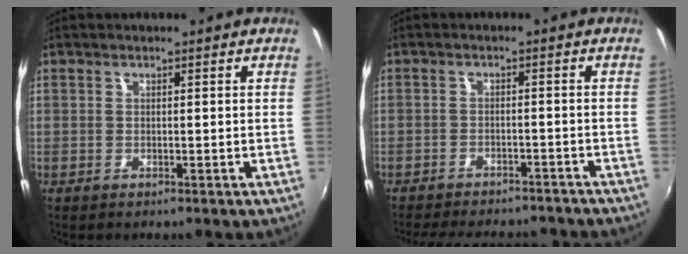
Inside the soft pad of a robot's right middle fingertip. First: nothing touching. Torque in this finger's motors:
{"motor_torque": [0.75, -1.38, 0.00, 0.01]}